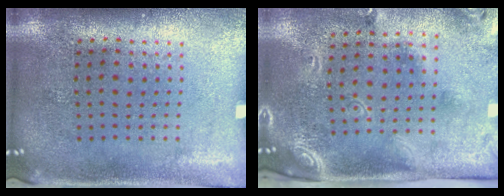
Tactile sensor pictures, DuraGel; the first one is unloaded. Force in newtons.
{"total": 2.5, "press": 1.7, "slide": 1.9}